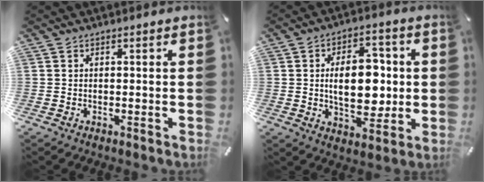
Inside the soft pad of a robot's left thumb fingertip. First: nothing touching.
{"total": 13.5, "force": [0.7, 8.2, 10.7], "torque": [-0.161, 0.002, 0.010]}